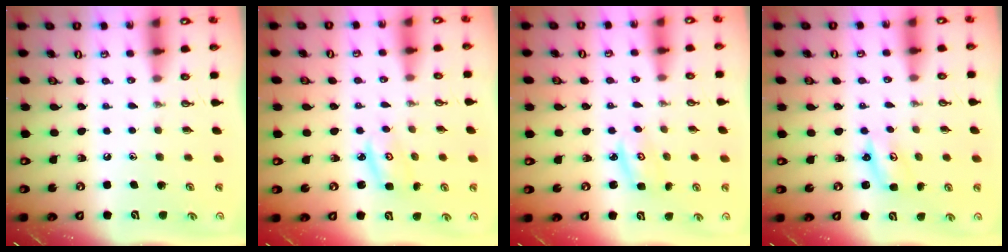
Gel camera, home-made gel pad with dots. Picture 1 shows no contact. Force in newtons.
{"total": 2.9, "press": 2.9, "slide": 0.2}
{"total": 2.7, "press": 2.6, "slide": 0.3}
{"total": 2.6, "press": 2.6, "slide": 0.2}